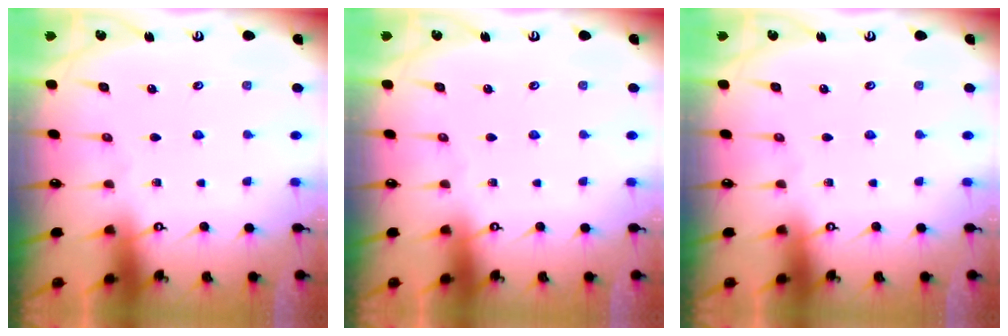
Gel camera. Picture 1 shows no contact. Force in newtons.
{"total": 0.0}
{"total": 0.0}